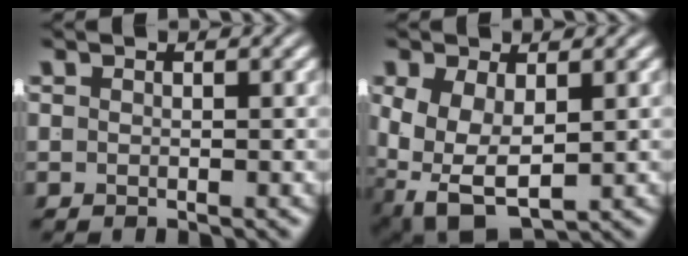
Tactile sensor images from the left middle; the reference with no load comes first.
{"total": 7.6, "force": [-2.7, 5.5, 4.6], "torque": [-0.112, -0.052, -0.019]}